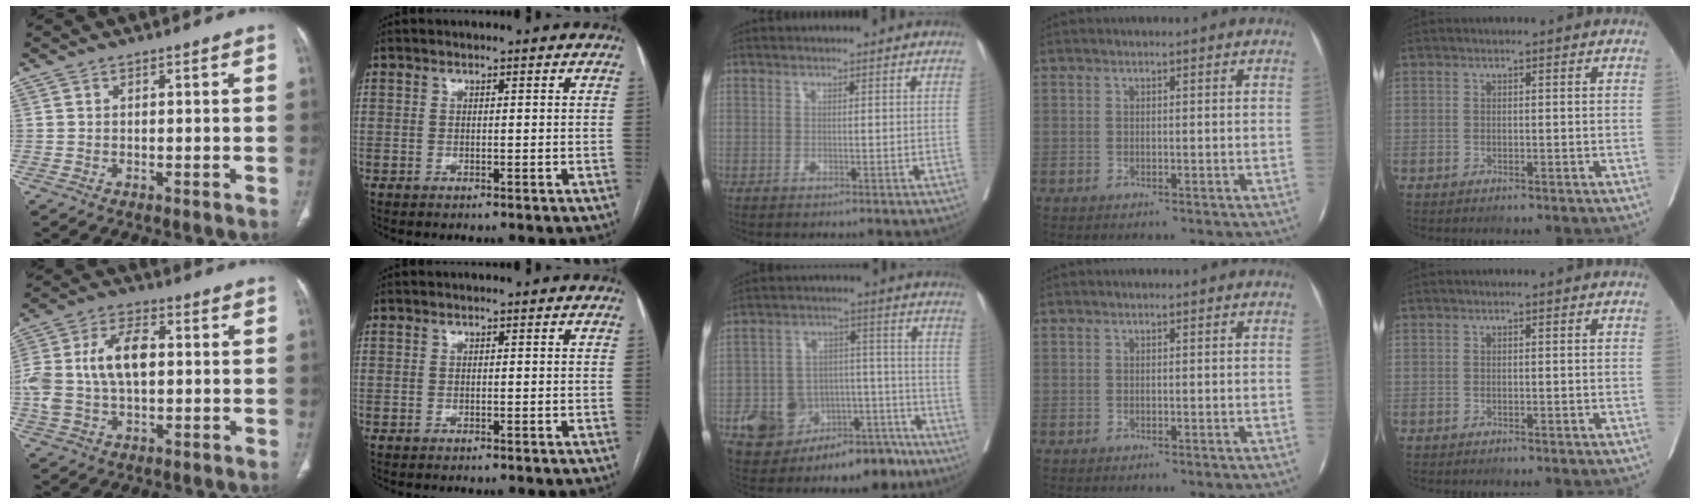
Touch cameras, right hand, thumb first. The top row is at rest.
{"thumb": {"total": 13.6, "force": [0.9, 7.9, 11.1], "torque": [-0.232, 0.024, 0.016]}, "middle": {"total": 16.4, "force": [-10.1, 9.7, 8.6], "torque": [-0.119, 0.055, -0.146]}}